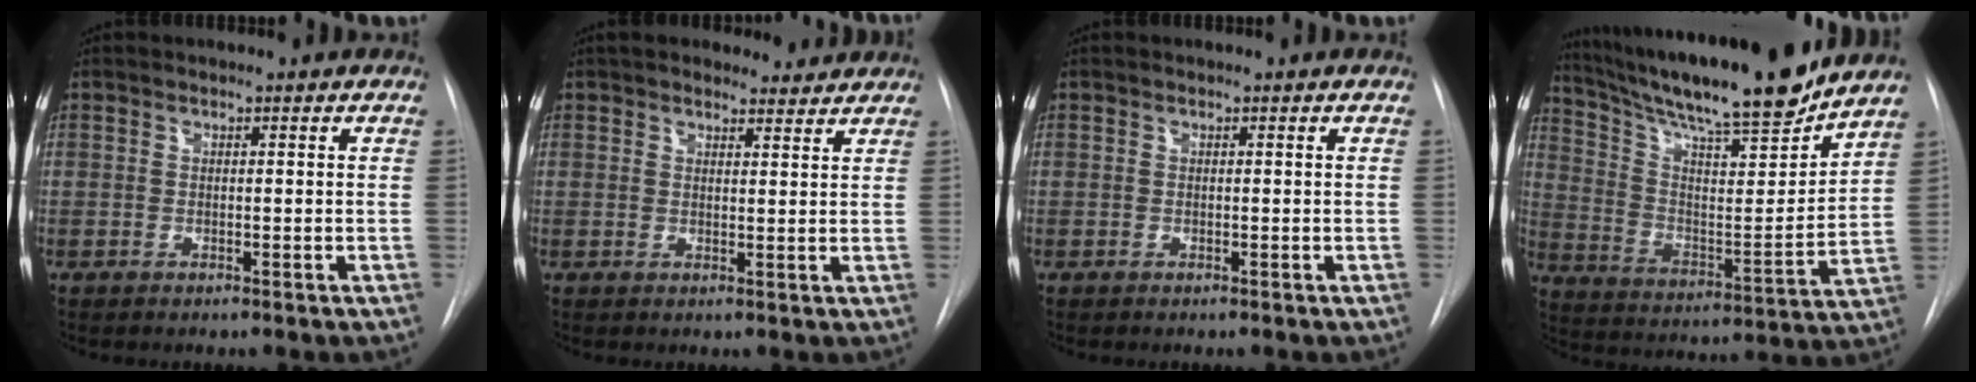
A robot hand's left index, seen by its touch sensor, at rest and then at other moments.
{"total": 6.9, "force": [6.2, 2.3, 1.7], "torque": [-0.010, 0.015, 0.076]}
{"total": 0.0}
{"total": 22.1, "force": [19.1, 1.2, 10.9], "torque": [-0.194, -0.024, 0.305]}